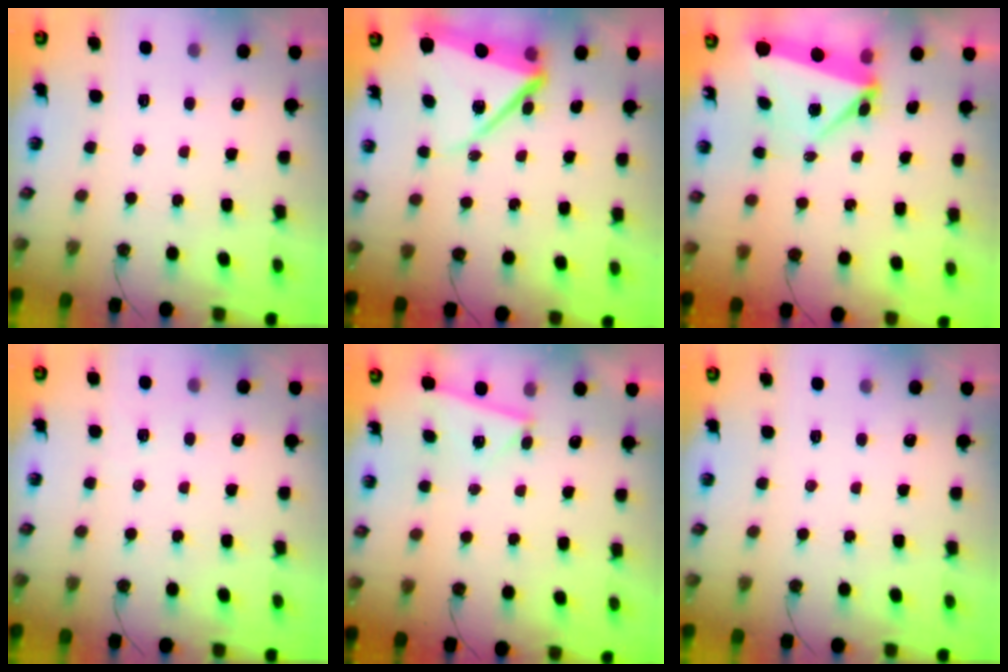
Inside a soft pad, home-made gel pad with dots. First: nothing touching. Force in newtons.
{"total": 12.0, "press": 12.0, "slide": 0.6}
{"total": 5.5, "press": 5.5, "slide": 0.4}
{"total": 3.2, "press": 2.1, "slide": 2.4}
{"total": 3.0, "press": 2.8, "slide": 1.3}
{"total": 0.0}